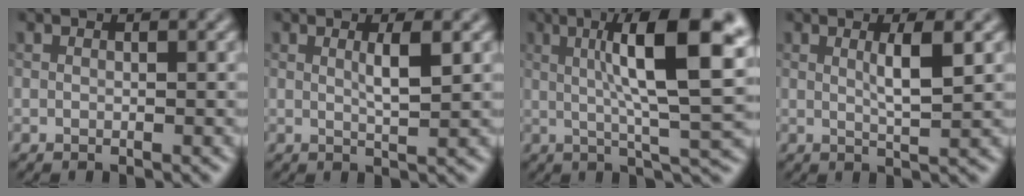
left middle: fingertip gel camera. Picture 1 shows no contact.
{"total": 2.1, "force": [0.7, 0.3, 2.0], "torque": [-0.034, 0.000, 0.009]}
{"total": 11.8, "force": [2.7, 2.3, 11.2], "torque": [-0.153, 0.016, 0.038]}
{"total": 2.7, "force": [0.8, 0.4, 2.6], "torque": [-0.042, -0.001, 0.013]}